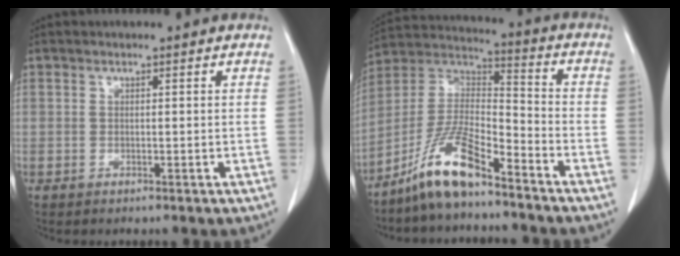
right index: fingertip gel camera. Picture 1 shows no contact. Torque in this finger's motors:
{"motor_torque": [1.08, -1.06, 0.48, 0.19]}